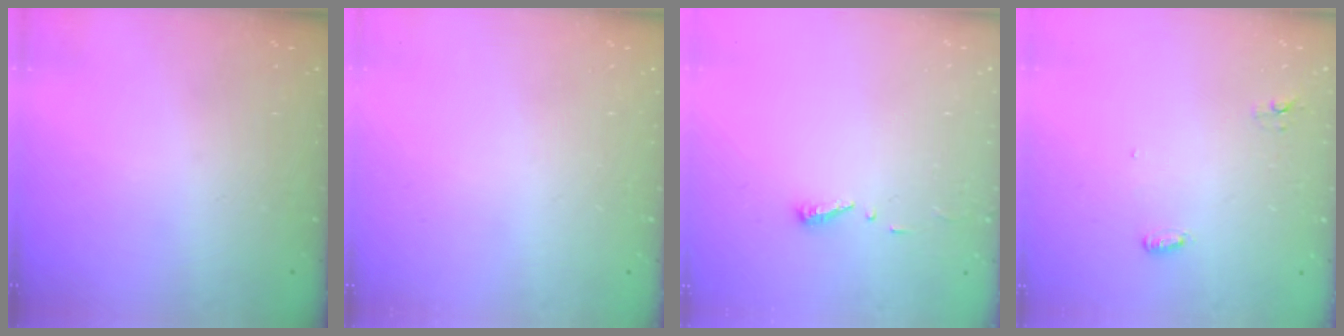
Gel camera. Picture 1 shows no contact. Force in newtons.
{"total": 0.0}
{"total": 3.7, "press": 3.7, "slide": 0.2}
{"total": 3.6, "press": 3.5, "slide": 0.9}